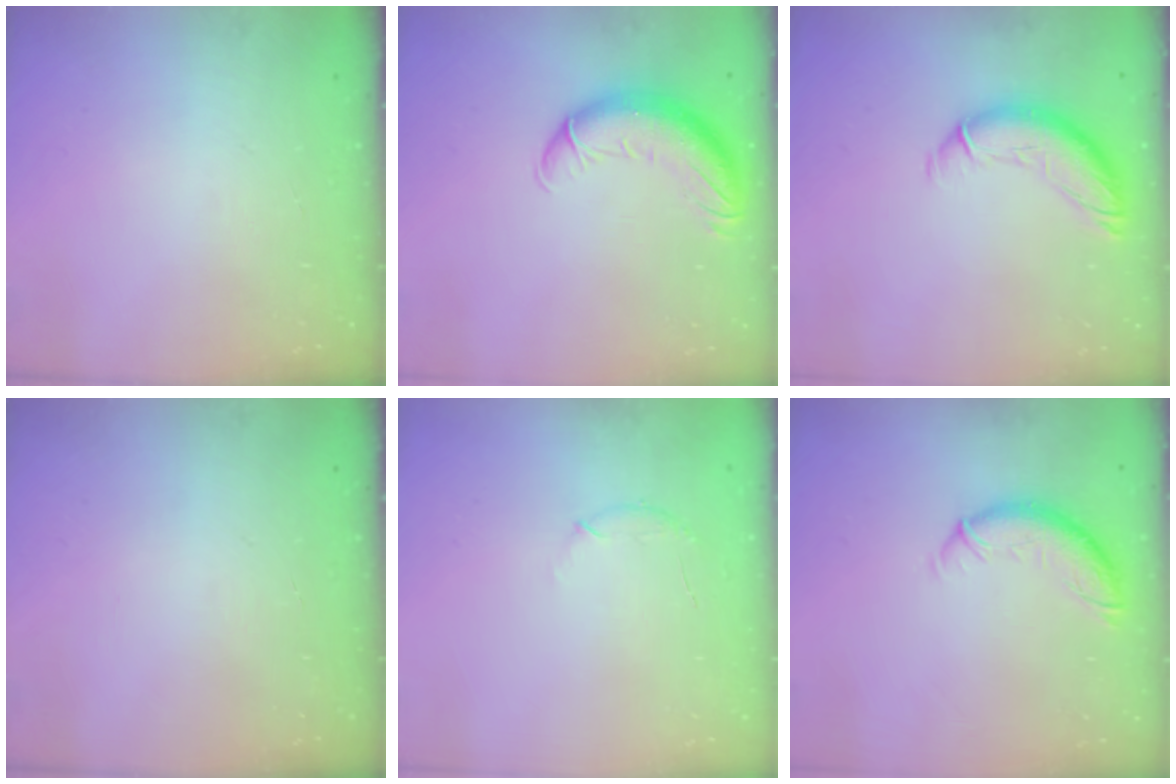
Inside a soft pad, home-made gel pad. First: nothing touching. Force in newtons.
{"total": 13.4, "press": 13.0, "slide": 3.2}
{"total": 12.6, "press": 12.4, "slide": 1.8}
{"total": 0.0}
{"total": 6.9, "press": 6.7, "slide": 1.8}
{"total": 10.3, "press": 10.3, "slide": 0.8}